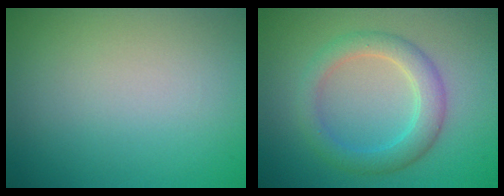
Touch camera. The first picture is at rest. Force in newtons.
{"total": 3.6, "press": 3.6, "slide": 0.2}